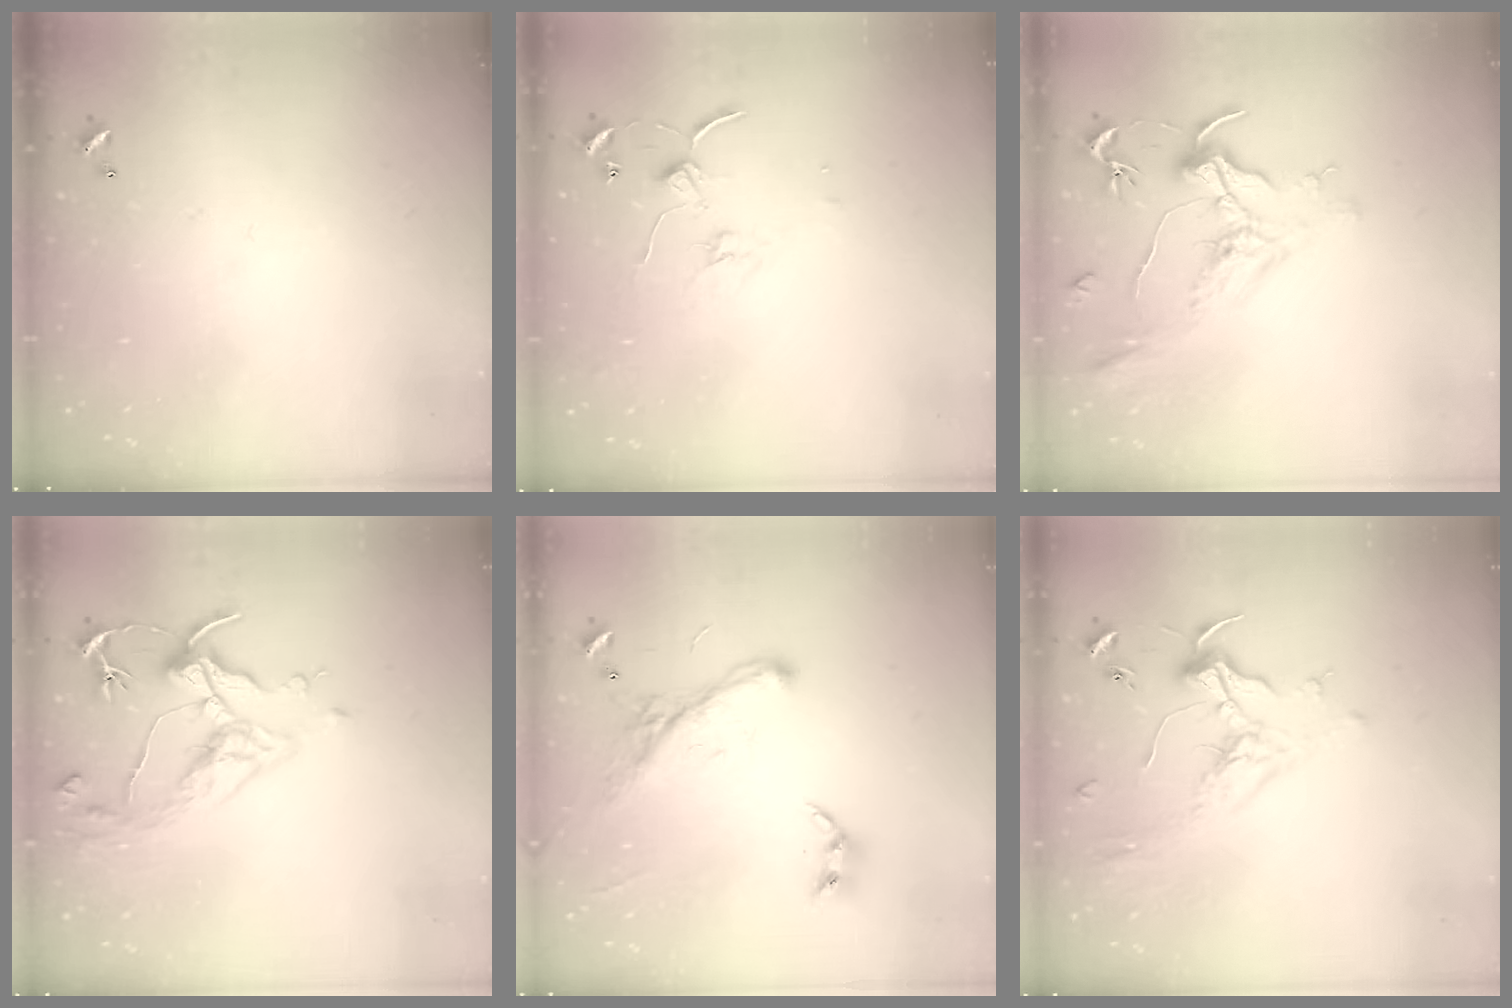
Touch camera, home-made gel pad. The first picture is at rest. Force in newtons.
{"total": 1.4, "press": 1.3, "slide": 0.2}
{"total": 1.5, "press": 1.3, "slide": 0.8}
{"total": 4.6, "press": 4.5, "slide": 1.0}
{"total": 2.2, "press": 2.2, "slide": 0.1}
{"total": 2.0, "press": 1.9, "slide": 0.7}